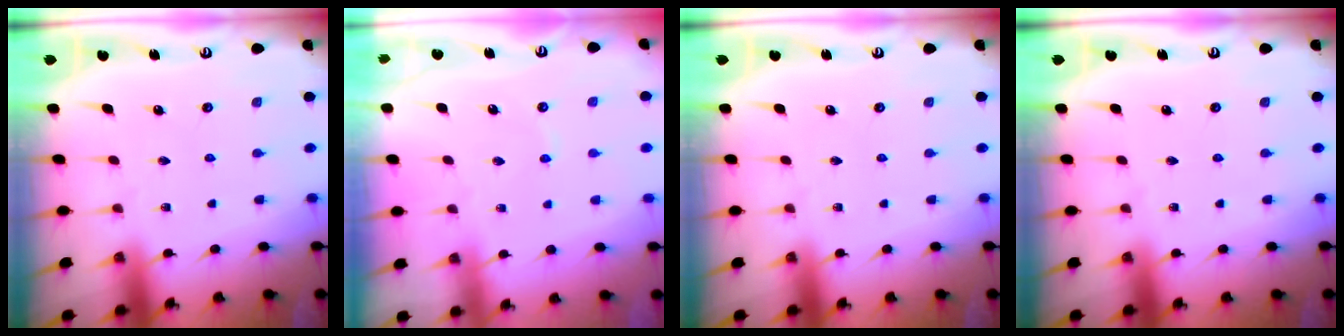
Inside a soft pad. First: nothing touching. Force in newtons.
{"total": 1.1, "press": 1.1, "slide": 0.2}
{"total": 0.0}
{"total": 0.0}